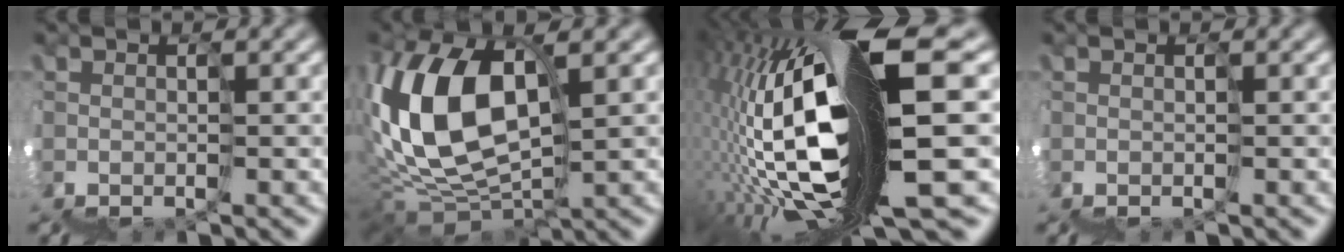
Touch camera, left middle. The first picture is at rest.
{"total": 8.7, "force": [3.9, 4.6, 6.3], "torque": [-0.130, 0.039, 0.058]}
{"total": 15.8, "force": [1.0, 3.1, 15.5], "torque": [-0.265, 0.020, 0.026]}
{"total": 0.0}